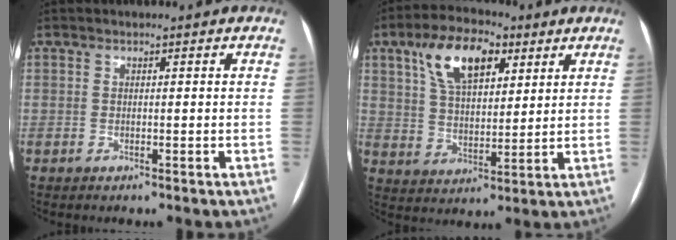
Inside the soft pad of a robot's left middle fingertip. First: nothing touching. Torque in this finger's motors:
{"motor_torque": [1.49, -0.65, 0.29, 0.05]}